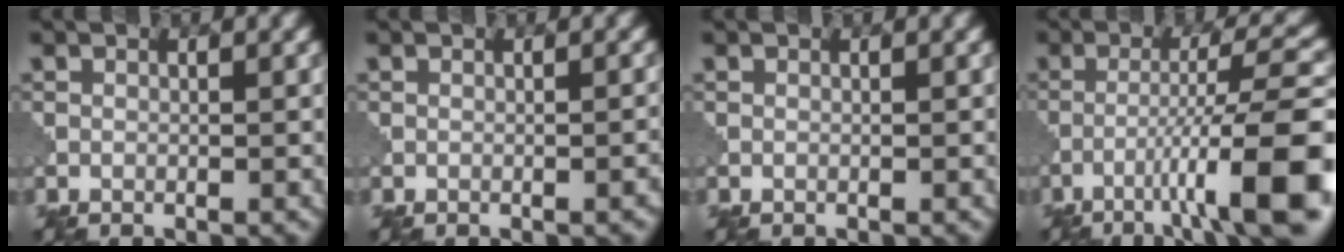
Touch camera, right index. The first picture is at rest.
{"total": 1.0, "force": [-0.4, 0.3, 0.8], "torque": [-0.005, 0.003, -0.006]}
{"total": 0.0}
{"total": 10.5, "force": [-4.3, 1.5, 9.4], "torque": [-0.132, 0.015, -0.063]}